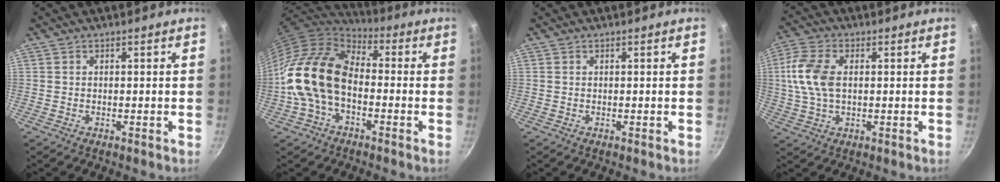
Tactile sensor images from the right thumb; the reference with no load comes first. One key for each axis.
{"total": 16.7, "fx": -2.9, "fy": 10.9, "fz": 12.4, "tx": -0.207, "ty": 0.043, "tz": -0.070}
{"total": 0.0}
{"total": 10.1, "fx": 1.2, "fy": 6.0, "fz": 8.1, "tx": -0.167, "ty": 0.014, "tz": 0.014}